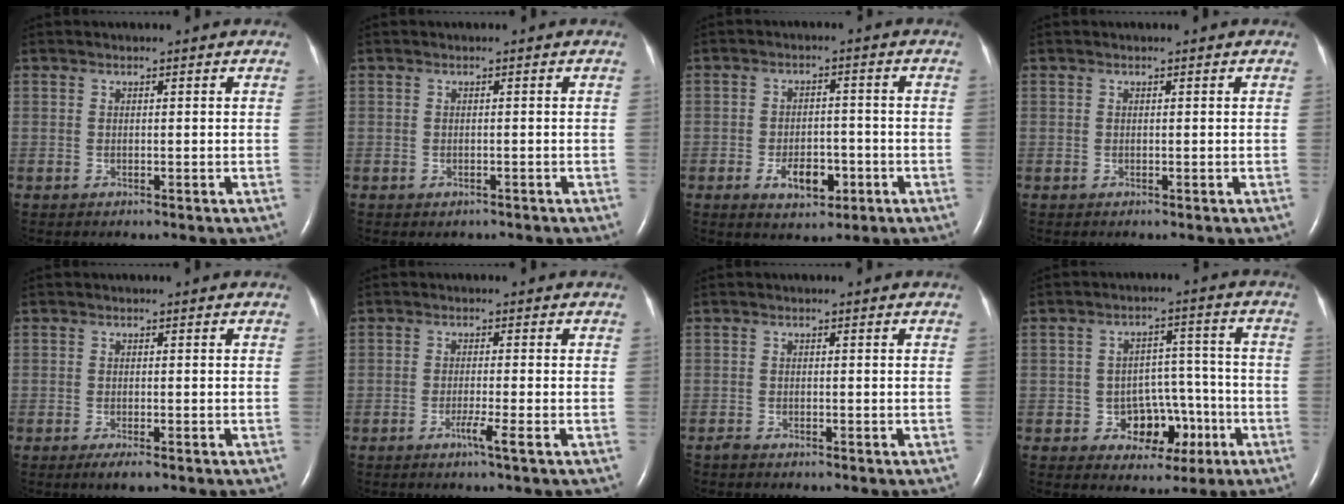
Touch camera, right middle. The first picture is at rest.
{"total": 1.0, "force": [-0.7, 0.6, 0.2], "torque": [-0.006, 0.000, -0.006]}
{"total": 5.7, "force": [-2.4, 3.1, 4.2], "torque": [-0.069, 0.000, -0.033]}
{"total": 0.0}
{"total": 2.0, "force": [-1.3, 0.4, 1.5], "torque": [-0.030, -0.005, -0.021]}
{"total": 2.4, "force": [-1.2, -0.6, 2.0], "torque": [-0.038, -0.005, -0.024]}
{"total": 0.8, "force": [-0.7, 0.2, 0.1], "torque": [-0.008, -0.001, -0.015]}
{"total": 6.9, "force": [-2.8, 5.3, 3.5], "torque": [-0.039, 0.030, -0.030]}